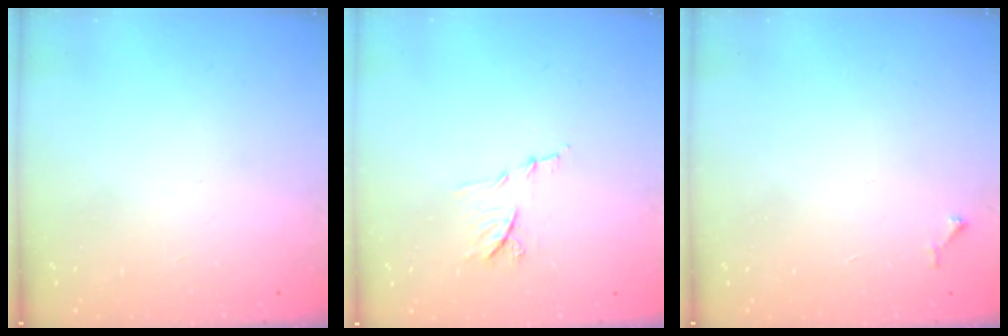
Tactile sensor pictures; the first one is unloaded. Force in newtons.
{"total": 6.9, "press": 6.9, "slide": 0.5}
{"total": 4.5, "press": 4.5, "slide": 0.6}